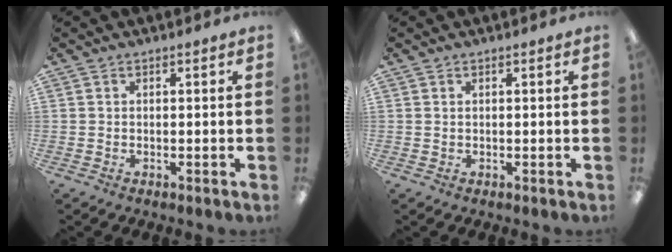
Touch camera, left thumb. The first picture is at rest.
{"total": 0.6, "force": [0.4, 0.3, 0.4], "torque": [-0.009, 0.002, 0.008]}